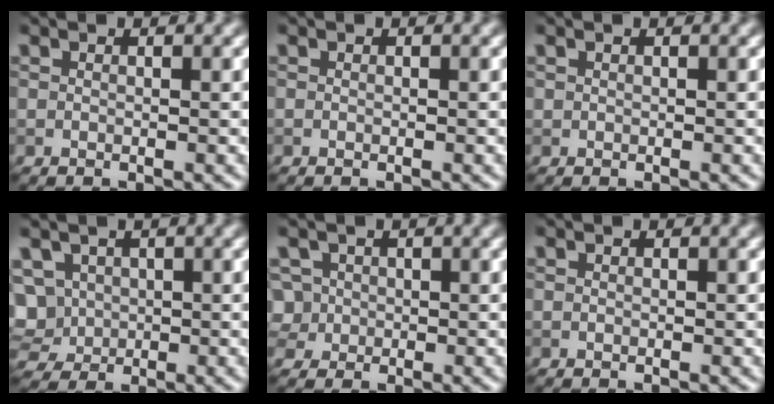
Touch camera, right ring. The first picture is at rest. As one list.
[{"total": 0.0}, {"total": 0.0}, {"total": 9.6, "force": [0.7, 8.3, 4.8], "torque": [-0.107, 0.018, -0.016]}, {"total": 4.0, "force": [0.2, 3.7, 1.6], "torque": [-0.031, 0.032, -0.004]}, {"total": 0.0}]